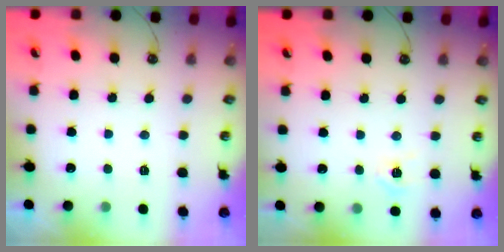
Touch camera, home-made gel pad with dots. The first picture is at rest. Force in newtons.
{"total": 6.0, "press": 6.0, "slide": 0.6}